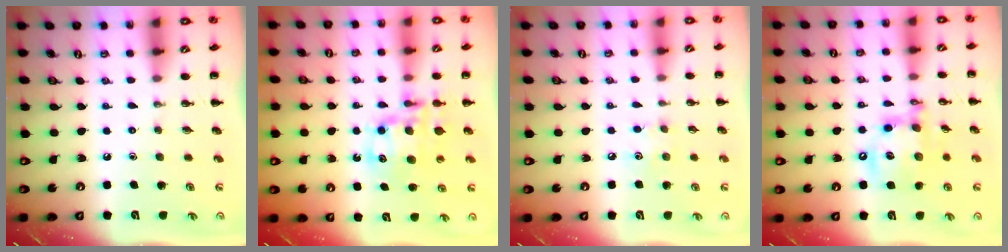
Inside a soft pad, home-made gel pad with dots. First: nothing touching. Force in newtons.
{"total": 11.9, "press": 11.5, "slide": 3.1}
{"total": 4.7, "press": 4.6, "slide": 1.1}
{"total": 14.7, "press": 14.3, "slide": 3.1}